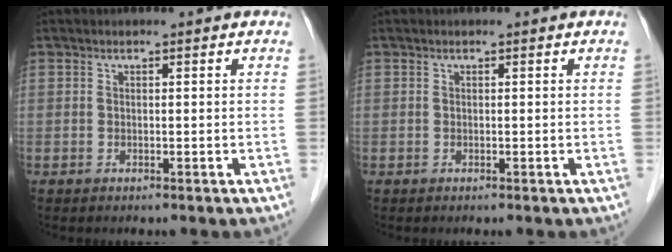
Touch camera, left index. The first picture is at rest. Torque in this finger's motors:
{"motor_torque": [-0.13, -0.04, 0.03, 0.01]}